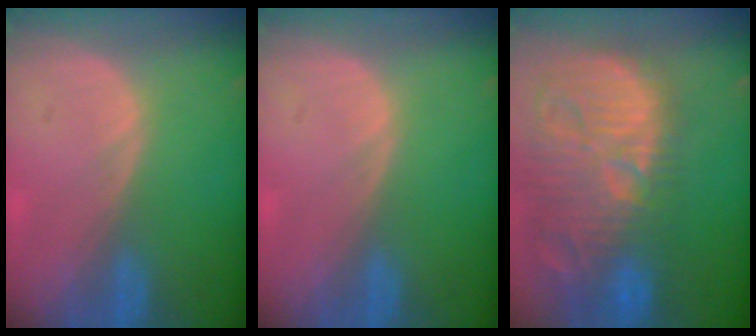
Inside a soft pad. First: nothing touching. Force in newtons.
{"total": 0.0}
{"total": 15.4, "press": 13.4, "slide": 7.6}